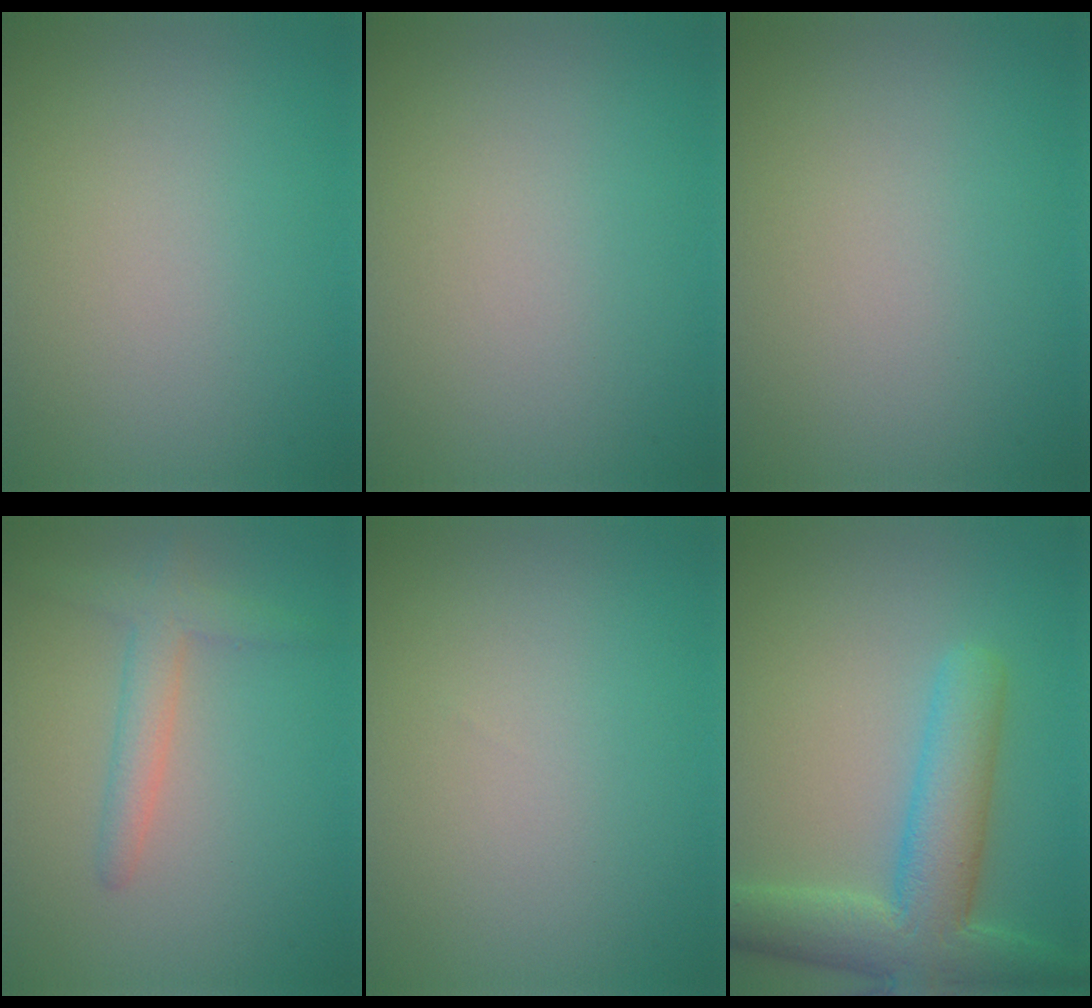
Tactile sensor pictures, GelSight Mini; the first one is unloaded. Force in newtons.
{"total": 0.0}
{"total": 0.0}
{"total": 2.7, "press": 2.7, "slide": 0.2}
{"total": 0.0}
{"total": 7.5, "press": 7.5, "slide": 0.4}